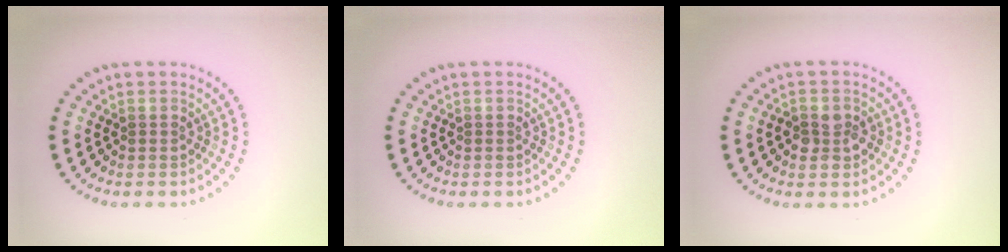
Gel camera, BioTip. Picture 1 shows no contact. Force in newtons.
{"total": 0.0}
{"total": 2.4, "press": 2.4, "slide": 0.5}